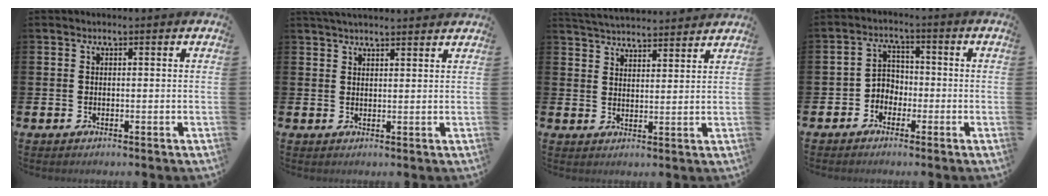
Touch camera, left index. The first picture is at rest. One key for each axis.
{"total": 2.9, "fx": 2.8, "fy": 0.2, "fz": 0.6, "tx": -0.018, "ty": -0.005, "tz": 0.052}
{"total": 4.5, "fx": 4.5, "fy": 0.3, "fz": -0.1, "tx": -0.013, "ty": -0.028, "tz": 0.080}
{"total": 2.8, "fx": -1.8, "fy": 2.0, "fz": 0.6, "tx": -0.022, "ty": 0.007, "tz": -0.043}